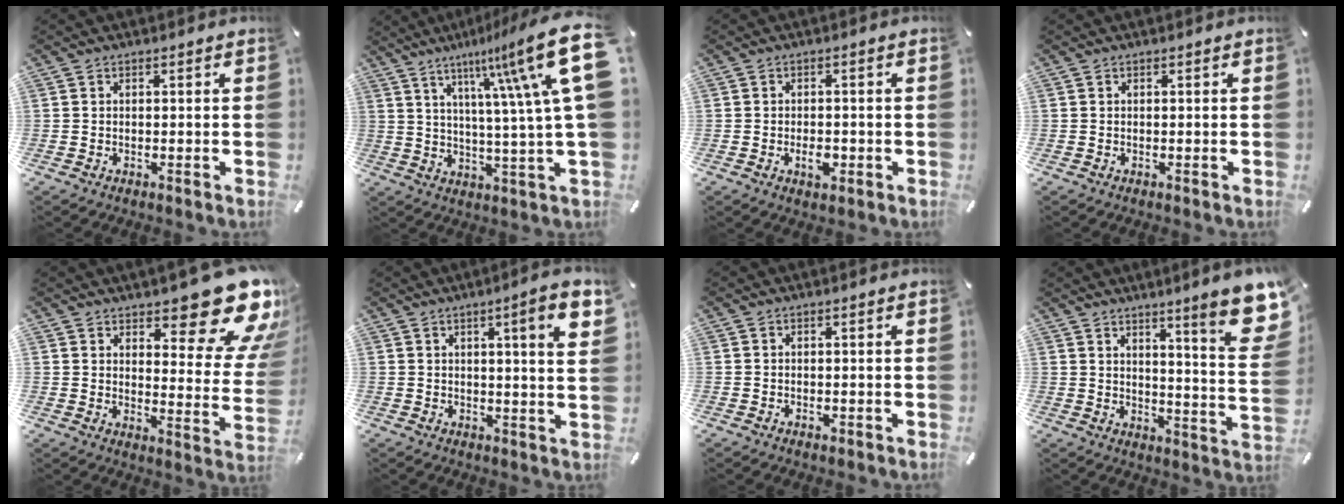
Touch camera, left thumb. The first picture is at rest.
{"total": 21.8, "force": [8.8, 3.2, 19.7], "torque": [-0.296, -0.050, 0.126]}
{"total": 4.0, "force": [-1.3, 2.2, 3.1], "torque": [-0.057, 0.004, -0.022]}
{"total": 0.0}
{"total": 18.1, "force": [12.6, 7.0, 10.9], "torque": [-0.120, -0.106, 0.210]}
{"total": 8.4, "force": [3.6, 0.5, 7.6], "torque": [-0.117, -0.010, 0.049]}
{"total": 0.7, "force": [-0.3, 0.4, 0.4], "torque": [-0.007, -0.002, -0.005]}
{"total": 13.7, "force": [8.3, 1.9, 10.8], "torque": [-0.153, -0.061, 0.132]}